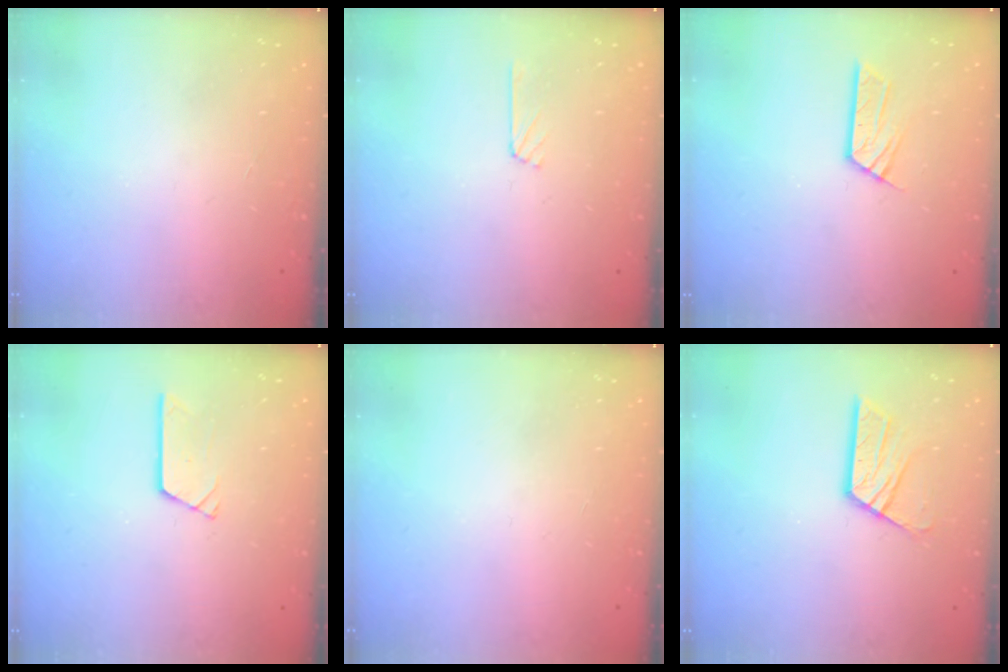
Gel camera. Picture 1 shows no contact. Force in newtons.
{"total": 4.5, "press": 4.5, "slide": 0.5}
{"total": 7.1, "press": 7.1, "slide": 0.5}
{"total": 2.4, "press": 2.4, "slide": 0.2}
{"total": 0.0}
{"total": 10.2, "press": 10.2, "slide": 0.8}